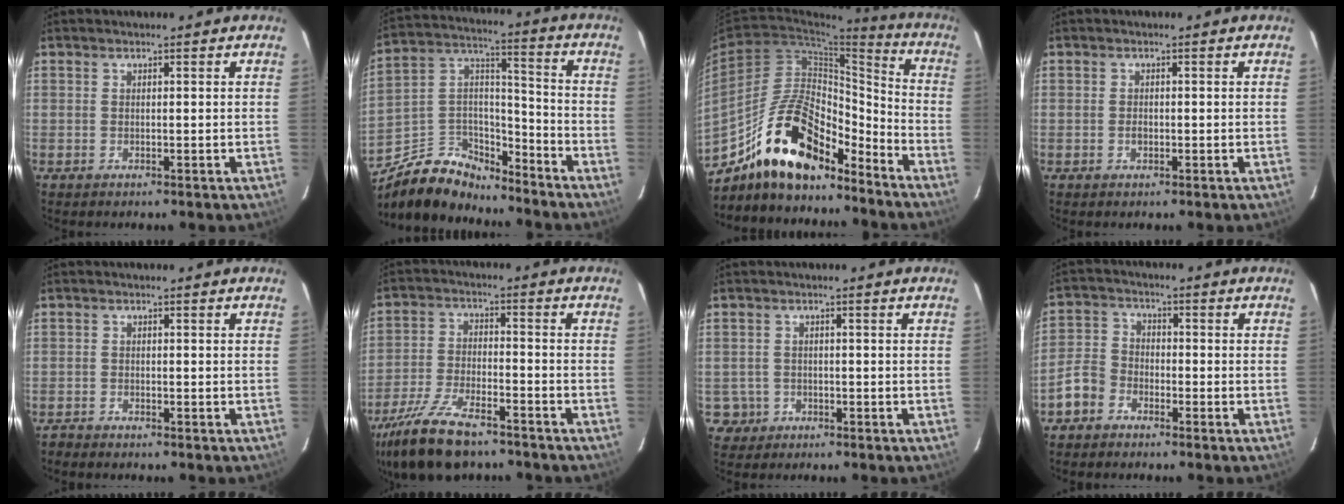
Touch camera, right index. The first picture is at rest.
{"total": 14.5, "force": [-11.2, 6.9, 6.0], "torque": [-0.140, 0.042, -0.192]}
{"total": 18.4, "force": [-13.6, 7.3, 10.0], "torque": [-0.182, 0.027, -0.228]}
{"total": 1.3, "force": [-0.3, 1.0, 0.7], "torque": [-0.013, 0.002, -0.006]}
{"total": 1.3, "force": [-1.2, 0.1, 0.4], "torque": [-0.022, -0.005, -0.021]}
{"total": 15.8, "force": [-12.3, 4.9, 8.7], "torque": [-0.193, -0.034, -0.218]}
{"total": 2.8, "force": [-0.6, 2.8, 0.2], "torque": [-0.008, 0.012, -0.005]}
{"total": 5.1, "force": [-3.0, 3.7, 1.7], "torque": [-0.040, 0.018, -0.064]}